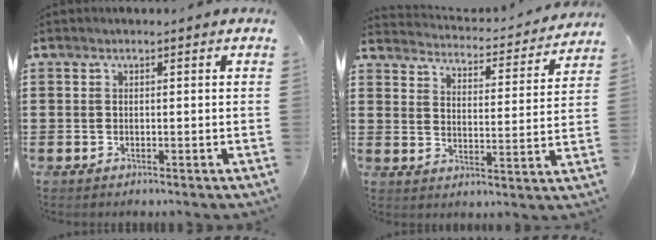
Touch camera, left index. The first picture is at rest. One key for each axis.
{"total": 3.3, "fx": 3.3, "fy": -0.1, "fz": 0.2, "tx": -0.028, "ty": -0.033, "tz": 0.050}